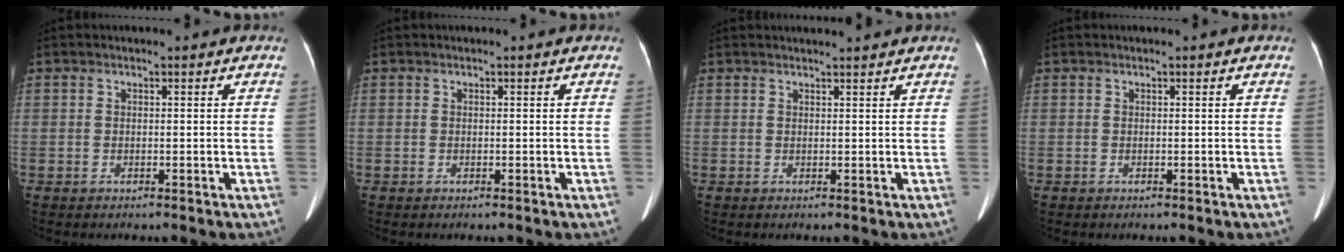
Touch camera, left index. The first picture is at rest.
{"total": 0.0}
{"total": 3.2, "force": [3.0, -0.3, 0.8], "torque": [-0.011, 0.016, 0.041]}
{"total": 0.0}